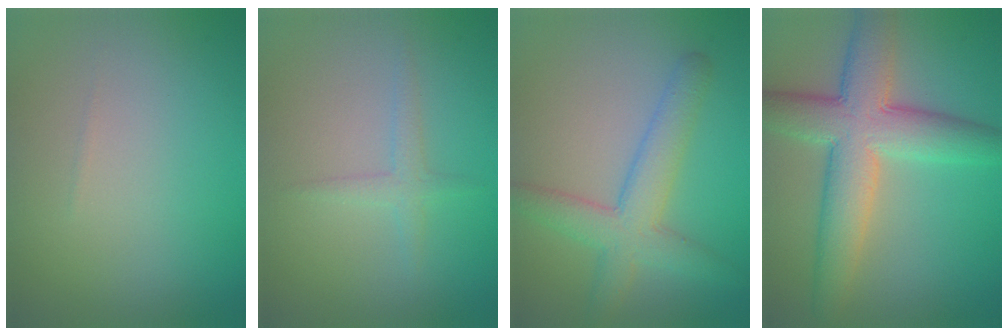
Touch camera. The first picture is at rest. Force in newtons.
{"total": 1.5, "press": 1.5, "slide": 0.1}
{"total": 4.9, "press": 4.9, "slide": 0.2}
{"total": 8.5, "press": 8.5, "slide": 0.2}